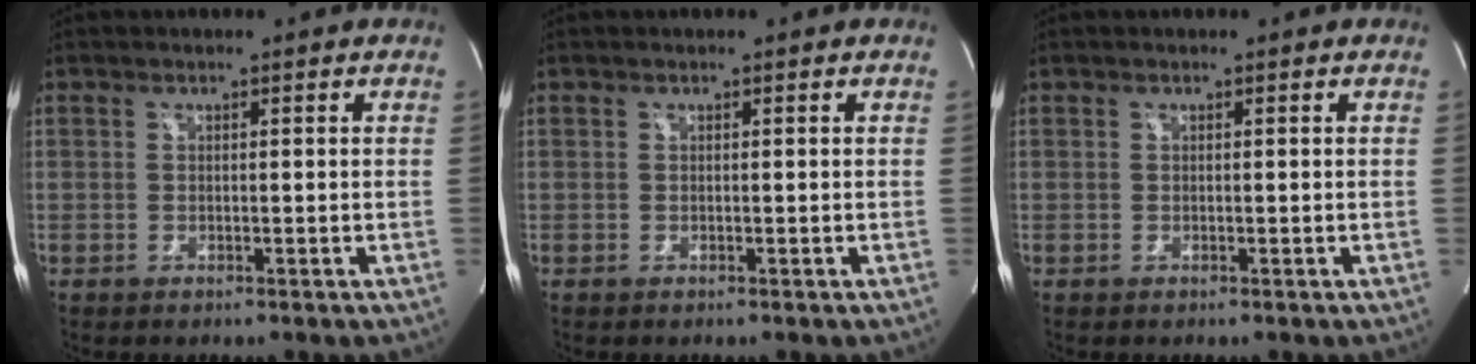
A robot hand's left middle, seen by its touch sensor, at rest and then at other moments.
{"total": 0.0}
{"total": 0.0}